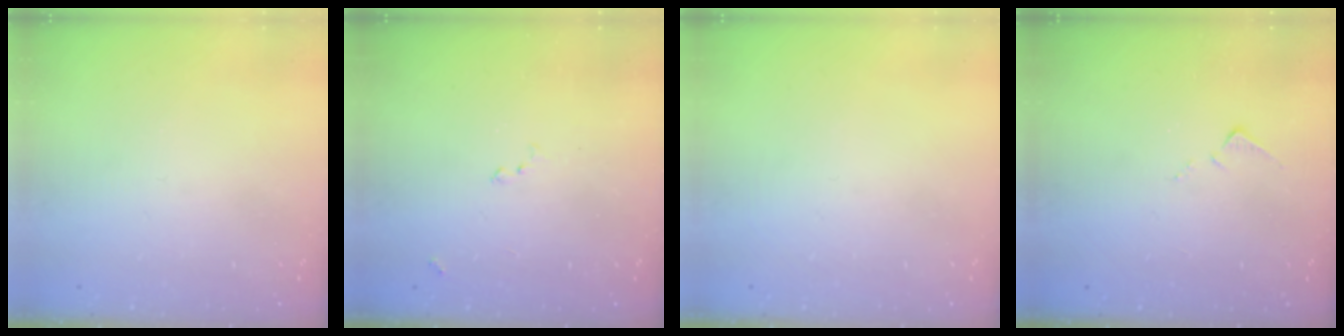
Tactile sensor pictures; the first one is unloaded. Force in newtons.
{"total": 6.4, "press": 6.4, "slide": 0.9}
{"total": 0.0}
{"total": 6.7, "press": 6.6, "slide": 0.8}